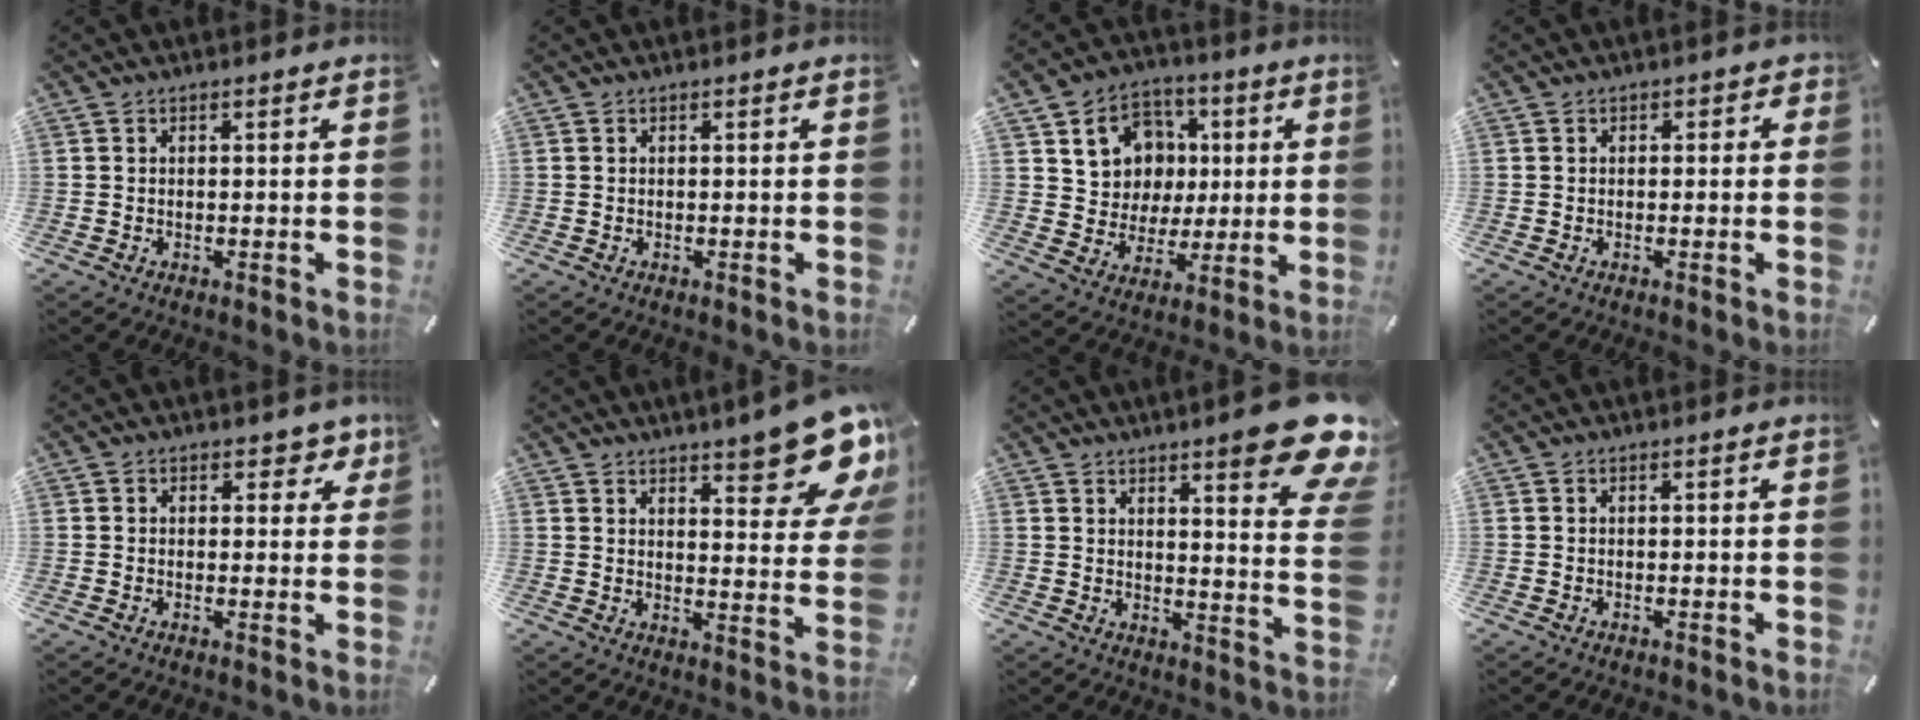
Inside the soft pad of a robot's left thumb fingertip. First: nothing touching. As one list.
[{"total": 0.0}, {"total": 12.3, "force": [3.2, 11.5, 2.9], "torque": [-0.044, -0.021, 0.070]}, {"total": 1.3, "force": [-0.6, 1.0, 0.4], "torque": [-0.006, 0.006, -0.014]}, {"total": 4.0, "force": [2.1, 2.7, 2.0], "torque": [0.000, -0.014, 0.029]}, {"total": 14.3, "force": [9.9, 4.4, 9.2], "torque": [-0.114, -0.077, 0.168]}, {"total": 15.5, "force": [10.3, 3.3, 11.1], "torque": [-0.147, -0.083, 0.168]}, {"total": 0.0}]